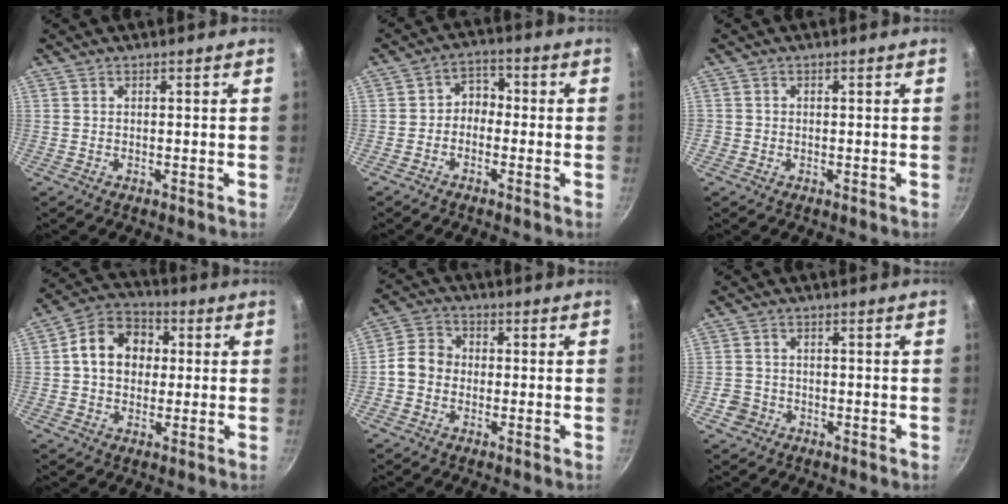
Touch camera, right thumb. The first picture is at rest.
{"total": 4.1, "force": [-1.2, 3.3, 2.2], "torque": [-0.010, 0.026, -0.032]}
{"total": 1.1, "force": [-0.4, 1.0, 0.2], "torque": [-0.002, 0.002, -0.007]}
{"total": 11.8, "force": [1.3, 9.4, 7.0], "torque": [-0.085, 0.023, 0.004]}
{"total": 6.4, "force": [-0.8, 5.5, 3.2], "torque": [-0.031, 0.018, -0.032]}
{"total": 3.2, "force": [-1.4, 2.9, 0.7], "torque": [-0.002, 0.021, -0.020]}